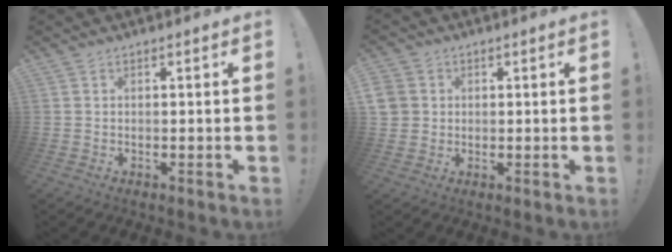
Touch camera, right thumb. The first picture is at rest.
{"total": 4.6, "force": [0.8, 4.3, 1.3], "torque": [-0.032, 0.005, 0.018]}